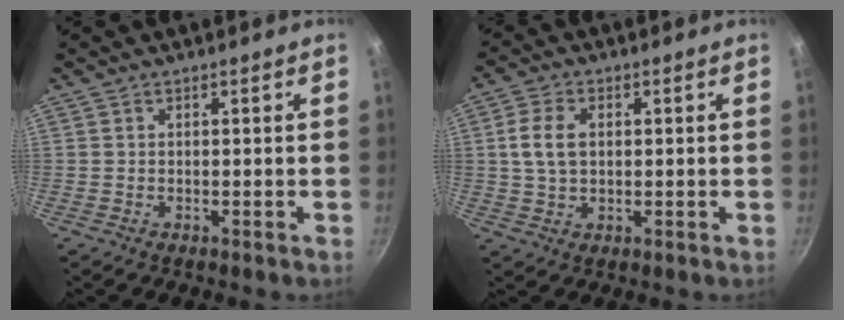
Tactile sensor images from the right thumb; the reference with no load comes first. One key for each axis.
{"total": 6.5, "fx": 1.1, "fy": 4.2, "fz": 4.8, "tx": -0.097, "ty": 0.003, "tz": 0.020}